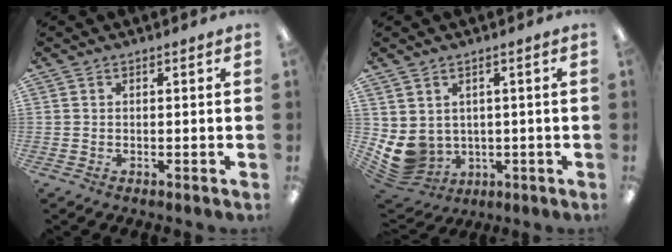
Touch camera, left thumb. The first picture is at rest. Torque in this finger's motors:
{"motor_torque": [1.11, 1.38, 0.56, -0.64, 0.07]}